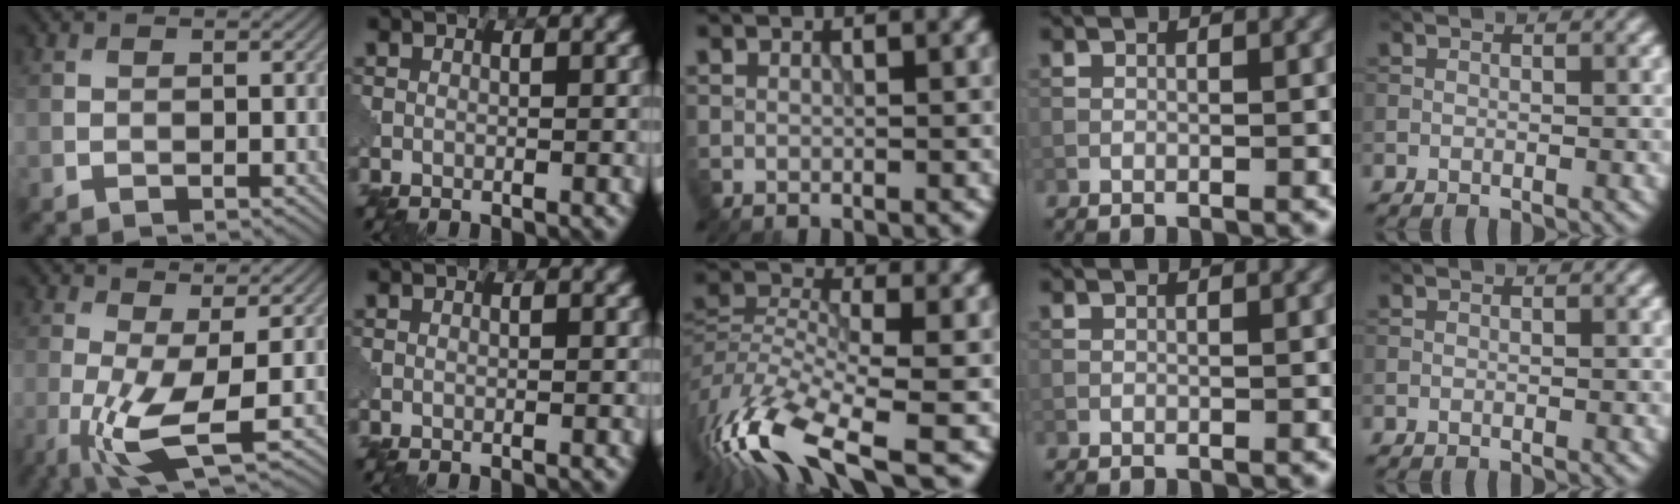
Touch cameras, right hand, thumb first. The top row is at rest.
{"thumb": {"total": 7.1, "force": [-1.3, 1.7, 6.8], "torque": [-0.149, -0.007, -0.028]}, "middle": {"total": 11.4, "force": [-6.9, 3.8, 8.2], "torque": [-0.167, -0.006, -0.139]}}